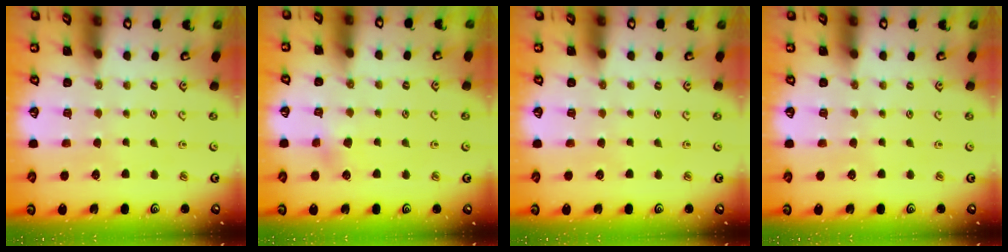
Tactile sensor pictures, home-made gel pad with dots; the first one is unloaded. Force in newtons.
{"total": 3.1, "press": 3.0, "slide": 0.4}
{"total": 0.0}
{"total": 0.0}